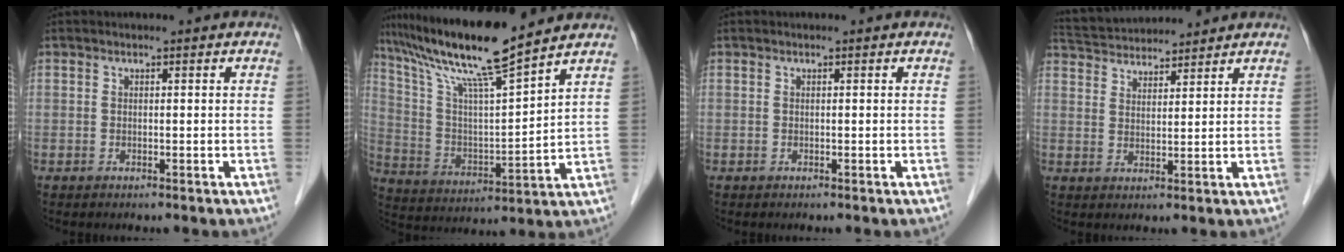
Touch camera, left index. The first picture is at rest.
{"total": 14.9, "force": [12.4, -1.2, 8.2], "torque": [-0.160, 0.008, 0.229]}
{"total": 0.0}
{"total": 10.6, "force": [10.1, 1.3, 2.9], "torque": [-0.063, 0.036, 0.167]}